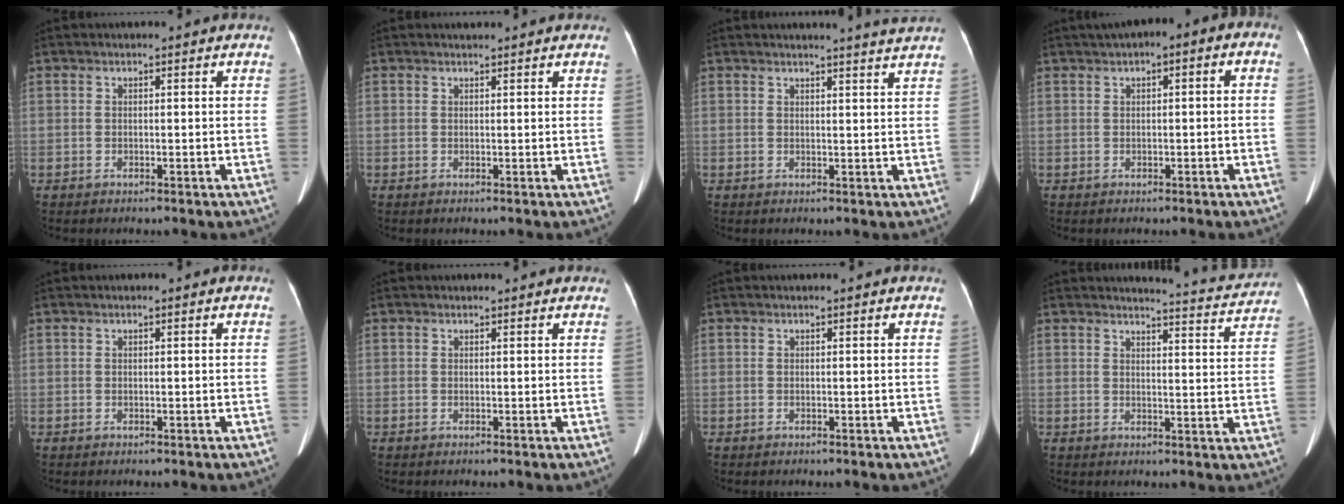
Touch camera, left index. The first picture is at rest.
{"total": 1.1, "force": [1.0, 0.1, 0.3], "torque": [-0.010, 0.011, 0.020]}
{"total": 4.2, "force": [3.9, -1.1, 1.1], "torque": [-0.016, -0.009, 0.034]}
{"total": 4.6, "force": [1.1, 1.7, 4.1], "torque": [-0.060, 0.029, 0.009]}
{"total": 0.0}
{"total": 0.9, "force": [0.8, 0.4, 0.1], "torque": [-0.011, 0.005, 0.007]}
{"total": 0.0}
{"total": 8.3, "force": [8.3, -0.2, 0.7], "torque": [-0.016, -0.026, 0.088]}